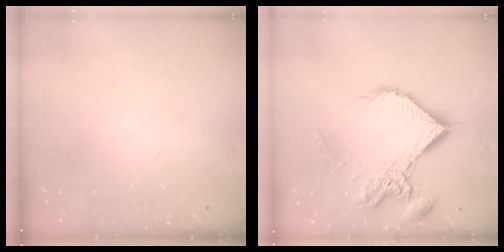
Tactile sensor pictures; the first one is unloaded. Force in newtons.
{"total": 17.2, "press": 17.1, "slide": 2.3}